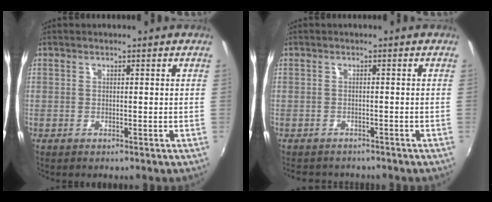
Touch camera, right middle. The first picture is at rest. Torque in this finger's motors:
{"motor_torque": [0.42, -0.44, 0.08, 0.00]}